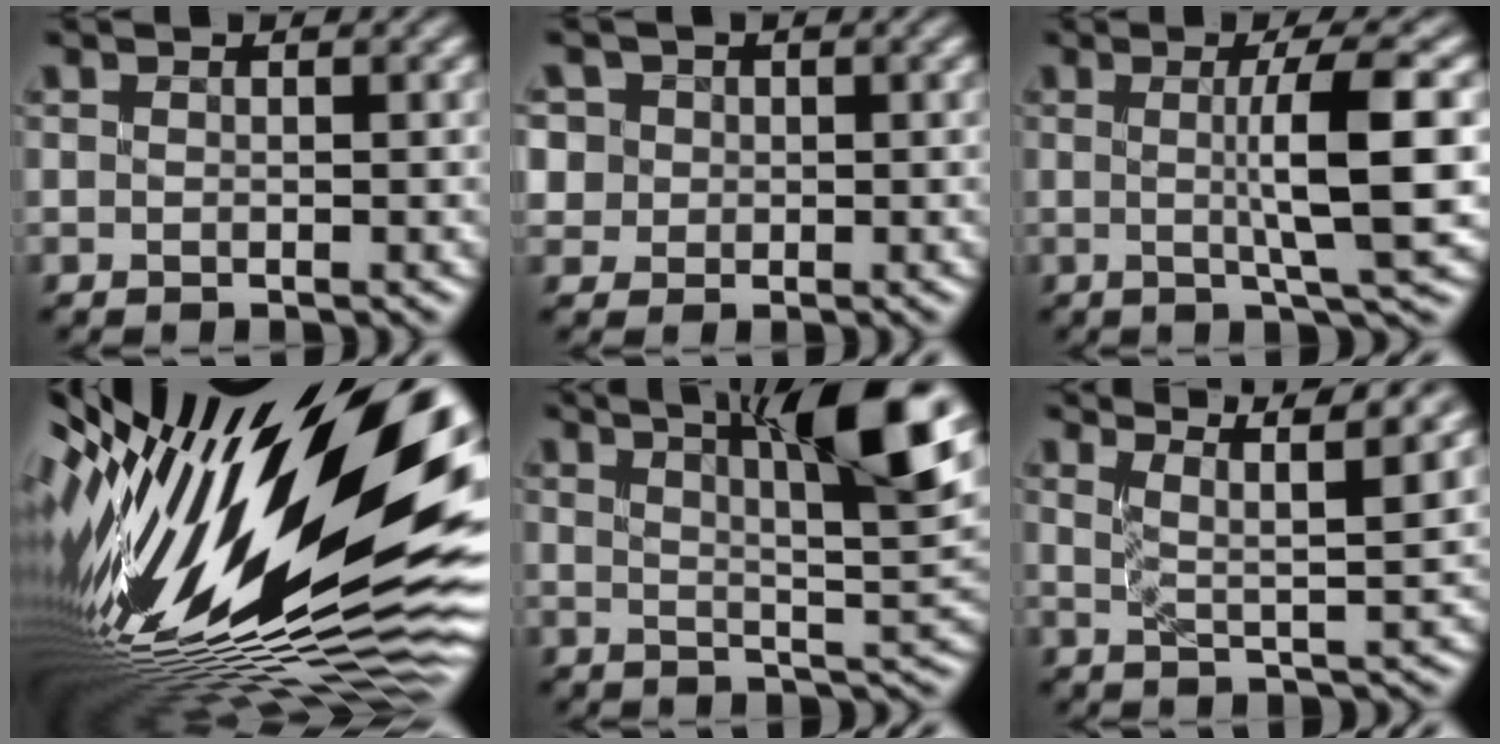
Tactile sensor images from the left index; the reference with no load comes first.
{"total": 3.1, "force": [1.2, 2.7, 0.9], "torque": [-0.034, 0.009, 0.026]}
{"total": 6.9, "force": [0.1, 1.1, 6.8], "torque": [-0.105, 0.004, 0.003]}
{"total": 20.9, "force": [2.4, 7.9, 19.2], "torque": [-0.369, -0.052, 0.050]}
{"total": 10.2, "force": [4.9, 2.0, 8.7], "torque": [-0.116, 0.012, 0.078]}
{"total": 6.3, "force": [4.7, 1.0, 4.1], "torque": [-0.068, 0.014, 0.058]}